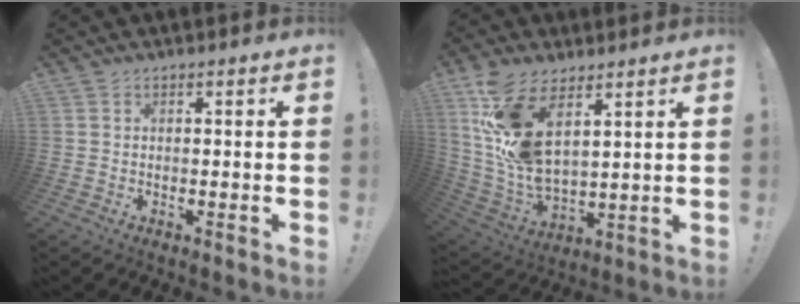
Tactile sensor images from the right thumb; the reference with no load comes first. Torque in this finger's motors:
{"motor_torque": [1.50, 3.51, 0.92, -0.19, 0.36]}